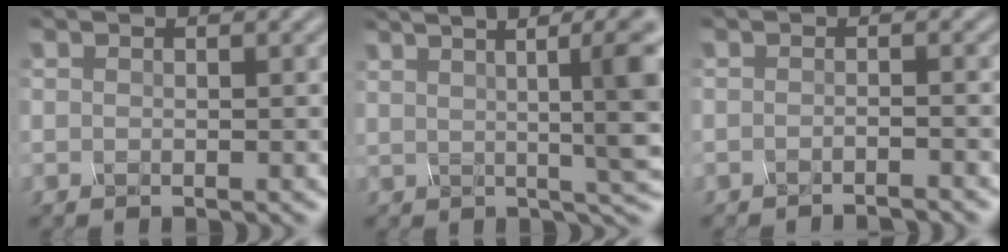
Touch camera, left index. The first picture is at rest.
{"total": 9.1, "force": [1.9, 1.3, 8.8], "torque": [-0.080, 0.022, 0.039]}
{"total": 2.4, "force": [-2.4, -0.5, 0.3], "torque": [-0.006, 0.000, -0.023]}